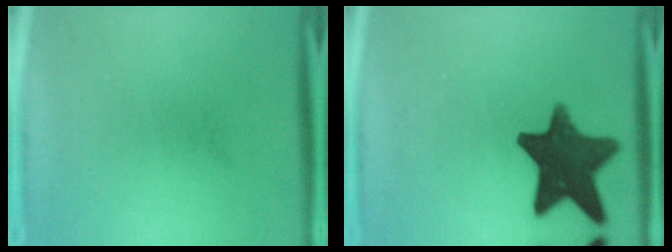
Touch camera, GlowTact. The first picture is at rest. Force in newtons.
{"total": 14.5}